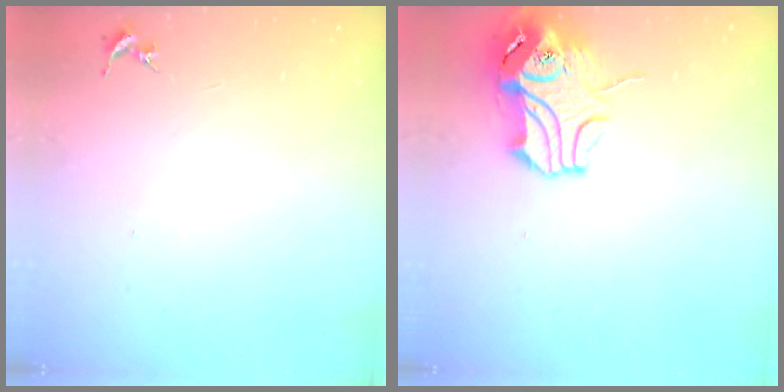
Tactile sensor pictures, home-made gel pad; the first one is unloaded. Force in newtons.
{"total": 11.7, "press": 11.5, "slide": 1.8}